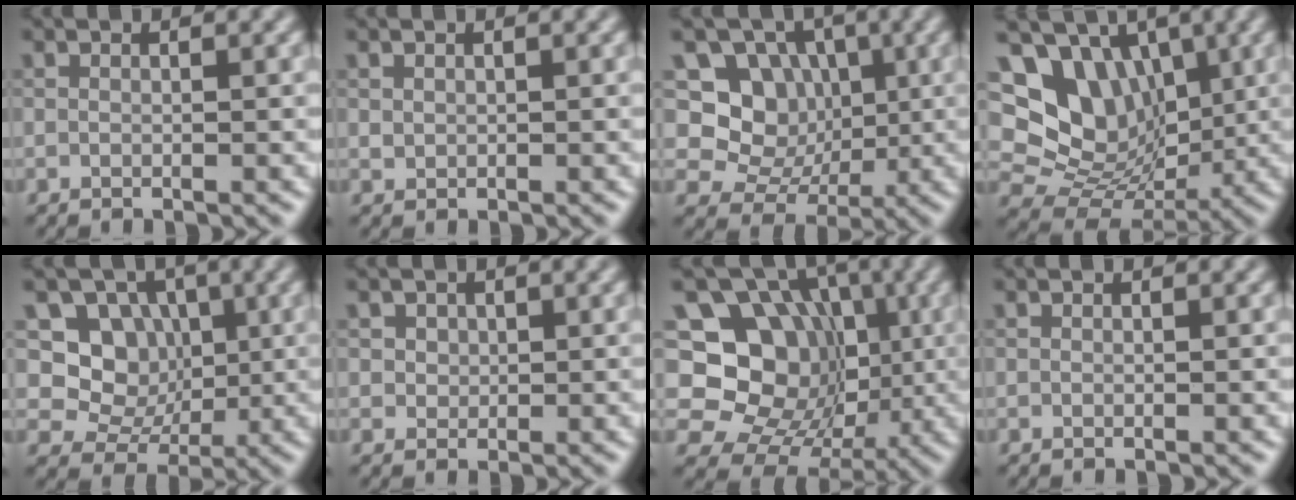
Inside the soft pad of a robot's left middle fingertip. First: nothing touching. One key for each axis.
{"total": 0.6, "fx": 0.3, "fy": 0.5, "fz": 0.1, "tx": 0.000, "ty": -0.003, "tz": 0.008}
{"total": 6.7, "fx": 1.6, "fy": 5.9, "fz": 2.7, "tx": -0.027, "ty": -0.002, "tz": 0.006}
{"total": 13.3, "fx": 4.5, "fy": 10.3, "fz": 7.1, "tx": -0.144, "ty": 0.039, "tz": 0.067}
{"total": 5.4, "fx": 1.2, "fy": 4.8, "fz": 2.3, "tx": -0.026, "ty": -0.005, "tz": 0.000}
{"total": 1.9, "fx": 0.9, "fy": 1.5, "fz": 0.7, "tx": -0.018, "ty": 0.001, "tz": 0.022}
{"total": 15.8, "fx": 1.3, "fy": 13.8, "fz": 7.6, "tx": -0.128, "ty": 0.043, "tz": 0.000}
{"total": 0.0}